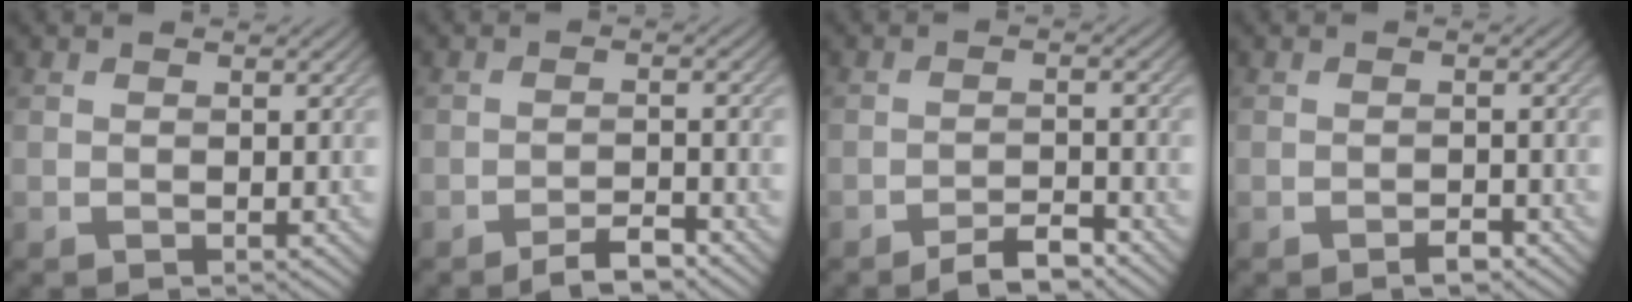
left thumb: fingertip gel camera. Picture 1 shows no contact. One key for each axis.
{"total": 3.2, "fx": -2.6, "fy": 0.5, "fz": 1.8, "tx": -0.028, "ty": 0.008, "tz": -0.046}
{"total": 3.7, "fx": -3.0, "fy": 0.7, "fz": 2.0, "tx": -0.032, "ty": 0.008, "tz": -0.053}
{"total": 1.4, "fx": -1.0, "fy": 0.5, "fz": 0.8, "tx": -0.010, "ty": 0.000, "tz": -0.018}